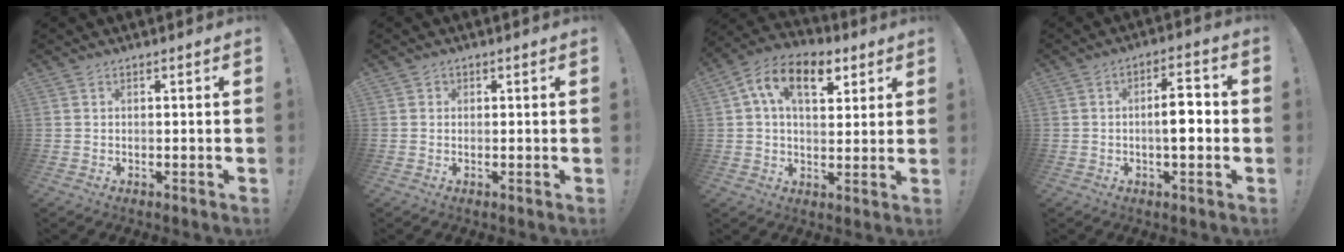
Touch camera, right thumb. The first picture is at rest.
{"total": 0.9, "force": [0.3, 0.8, 0.1], "torque": [0.005, -0.001, 0.004]}
{"total": 13.6, "force": [5.3, 7.9, 9.6], "torque": [-0.143, -0.008, 0.095]}
{"total": 7.7, "force": [-1.0, 2.8, 7.2], "torque": [-0.099, 0.008, -0.023]}